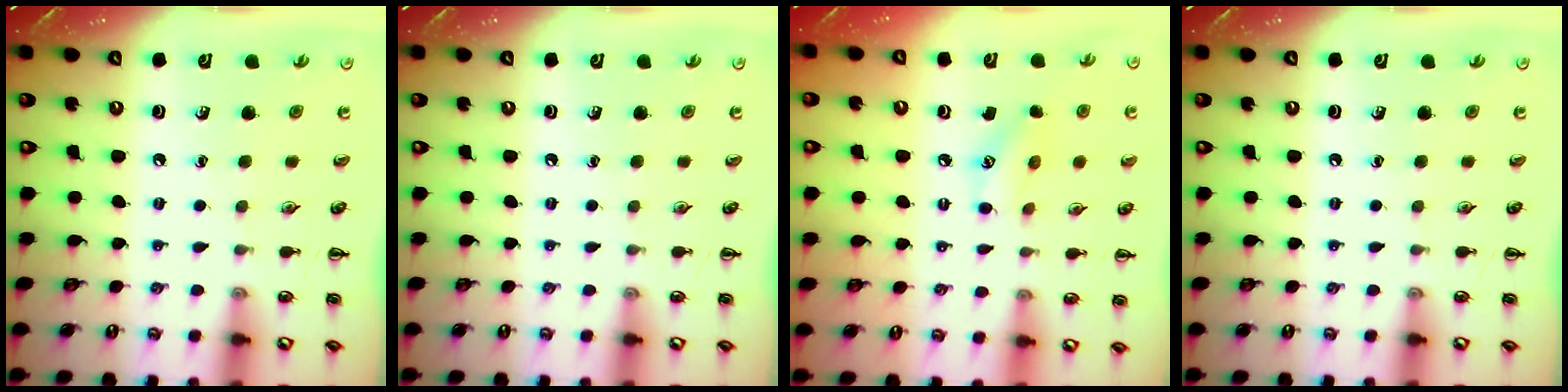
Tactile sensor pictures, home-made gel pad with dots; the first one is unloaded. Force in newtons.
{"total": 0.0}
{"total": 7.0, "press": 7.0, "slide": 0.8}
{"total": 0.0}